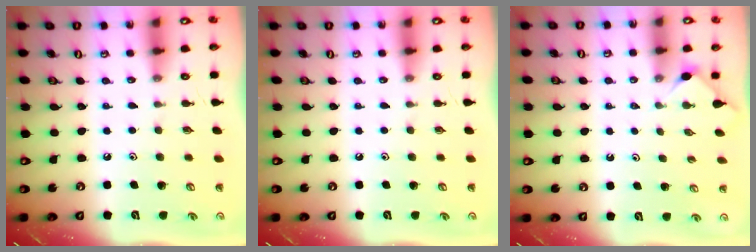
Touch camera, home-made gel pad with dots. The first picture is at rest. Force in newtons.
{"total": 0.0}
{"total": 1.7, "press": 1.6, "slide": 0.5}